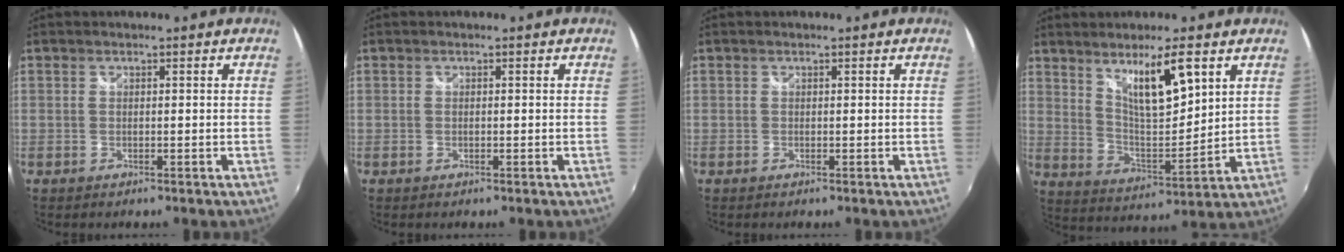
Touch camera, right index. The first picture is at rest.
{"total": 0.0}
{"total": 0.0}
{"total": 11.2, "force": [6.1, 2.5, 9.0], "torque": [-0.149, -0.006, 0.121]}